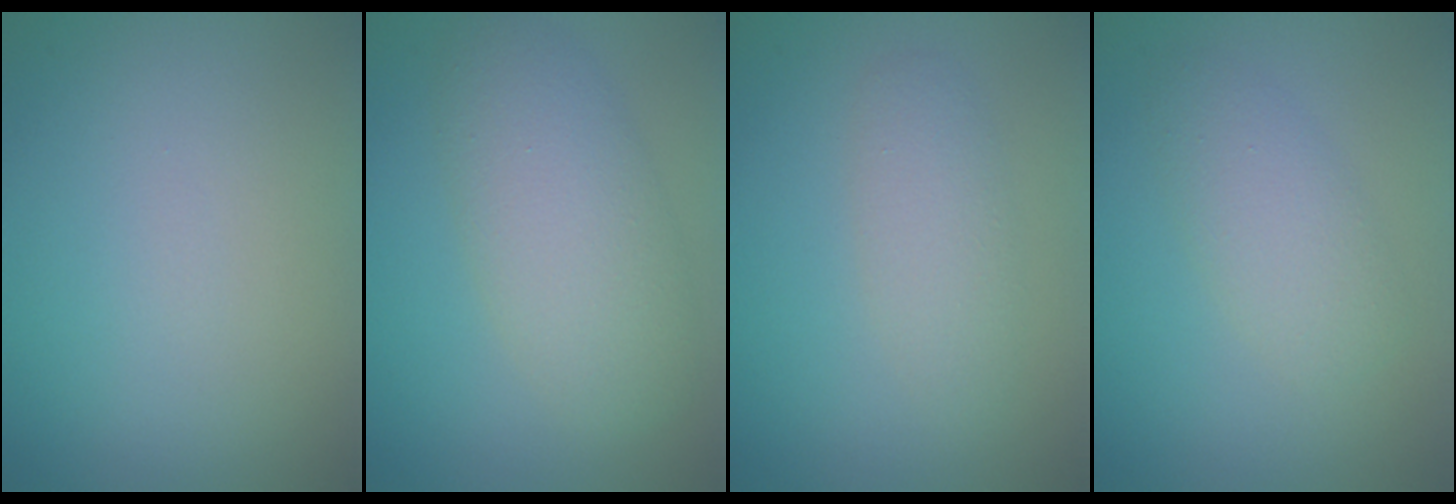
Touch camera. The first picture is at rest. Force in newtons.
{"total": 5.5, "press": 5.5, "slide": 0.2}
{"total": 2.3, "press": 2.3, "slide": 0.1}
{"total": 3.1, "press": 3.1, "slide": 0.2}